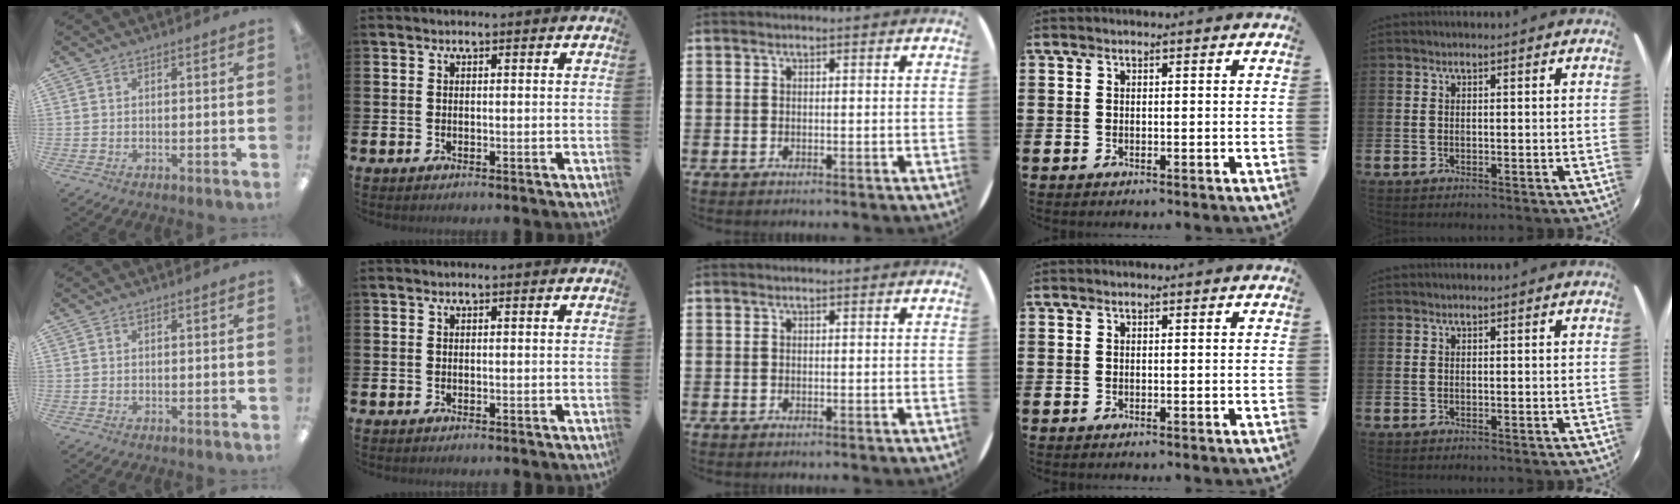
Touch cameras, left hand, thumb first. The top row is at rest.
{}